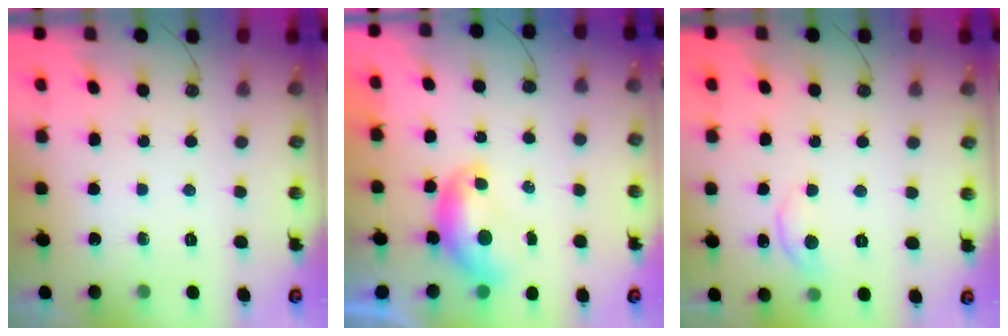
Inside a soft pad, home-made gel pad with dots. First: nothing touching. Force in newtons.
{"total": 1.1, "press": 1.0, "slide": 0.3}
{"total": 2.4, "press": 2.3, "slide": 0.6}